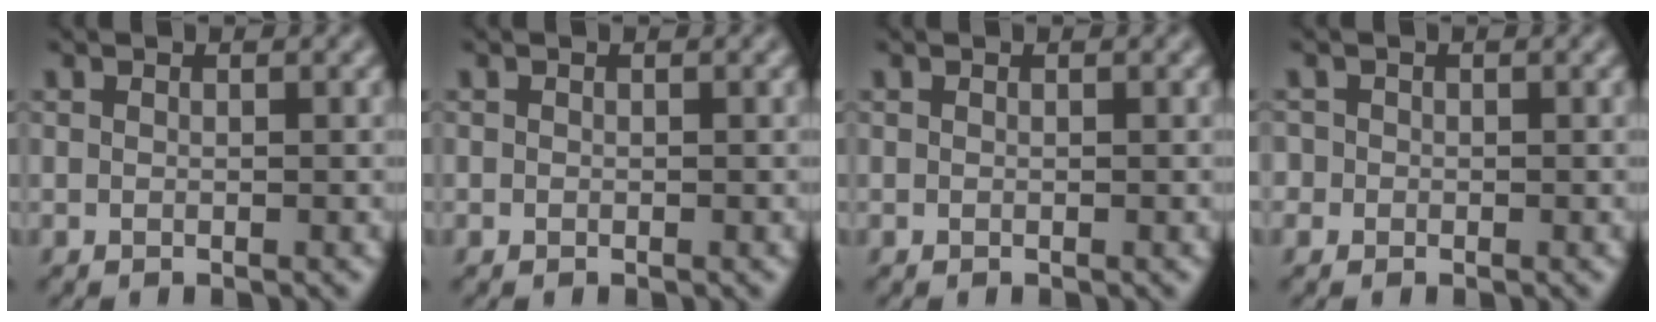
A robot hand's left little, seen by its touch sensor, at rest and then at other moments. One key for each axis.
{"total": 0.0}
{"total": 0.0}
{"total": 1.3, "fx": 0.0, "fy": 1.3, "fz": 0.4, "tx": -0.001, "ty": 0.008, "tz": -0.003}